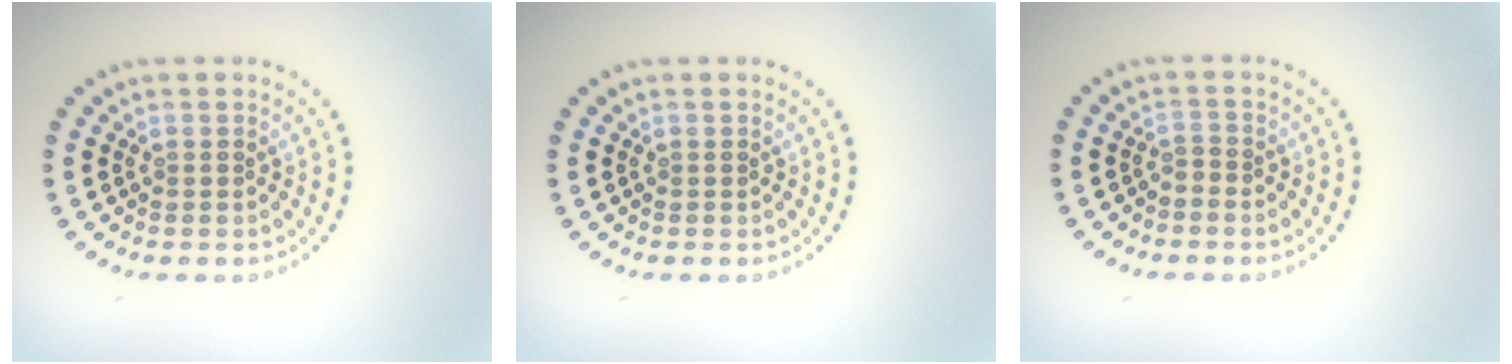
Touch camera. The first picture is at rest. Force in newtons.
{"total": 0.0}
{"total": 0.6, "press": 0.3, "slide": 0.5}